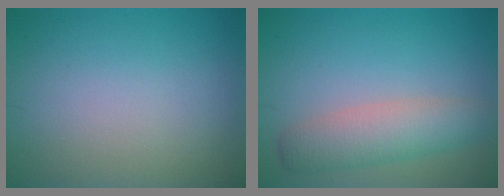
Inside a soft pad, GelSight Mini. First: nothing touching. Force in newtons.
{"total": 4.2, "press": 4.2, "slide": 0.1}